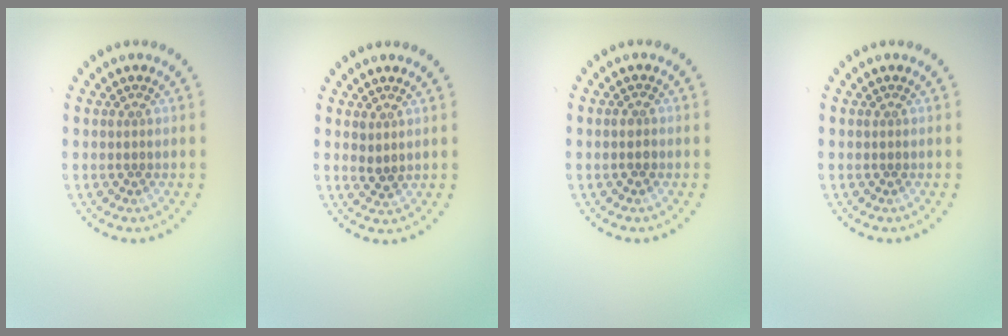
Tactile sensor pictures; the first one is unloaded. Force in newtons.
{"total": 1.1, "press": 0.9, "slide": 0.6}
{"total": 1.1, "press": 1.0, "slide": 0.3}
{"total": 0.0}